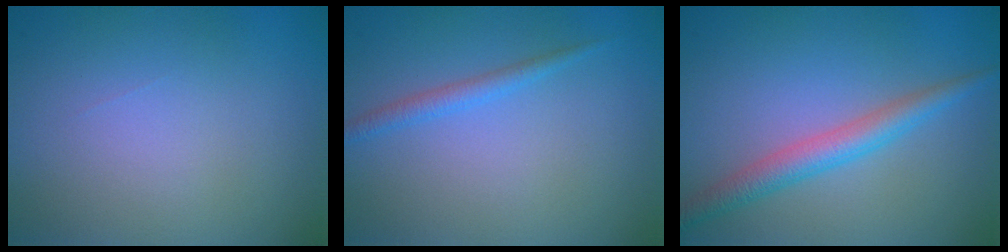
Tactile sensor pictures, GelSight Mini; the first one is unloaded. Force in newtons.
{"total": 1.3, "press": 1.3, "slide": 0.1}
{"total": 3.2, "press": 3.2, "slide": 0.1}